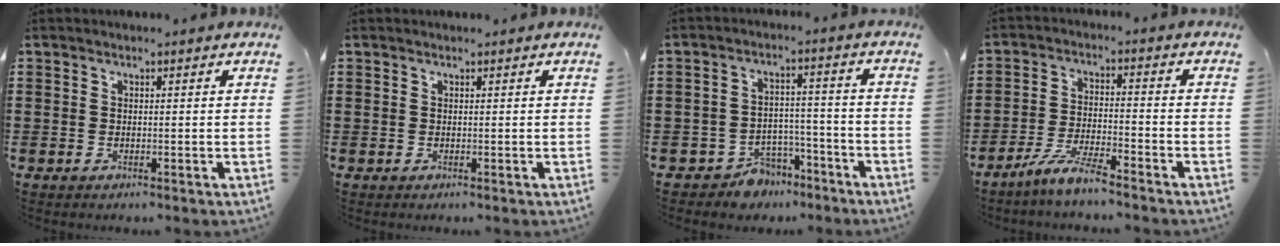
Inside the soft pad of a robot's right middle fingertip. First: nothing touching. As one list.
[{"total": 0.0}, {"total": 5.0, "force": [-4.6, 1.9, 0.5], "torque": [-0.014, 0.015, -0.093]}, {"total": 6.0, "force": [-5.2, 0.2, 3.0], "torque": [-0.069, -0.011, -0.101]}]